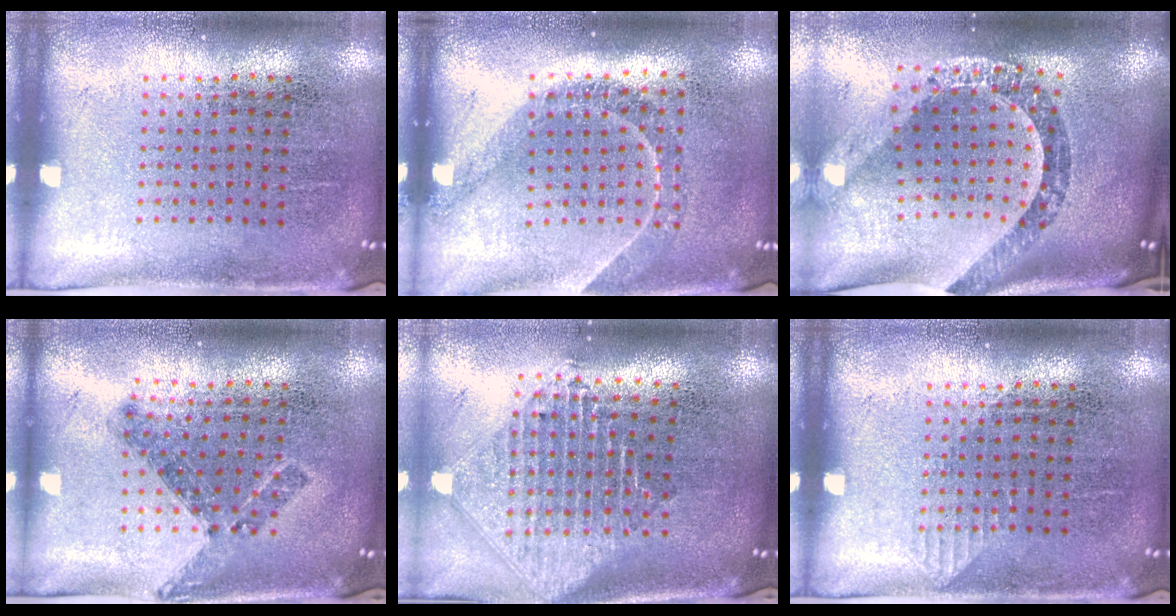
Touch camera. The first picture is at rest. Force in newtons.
{"total": 1.3, "press": 1.1, "slide": 0.7}
{"total": 2.8, "press": 2.1, "slide": 1.8}
{"total": 0.8, "press": 0.7, "slide": 0.4}
{"total": 2.3, "press": 1.8, "slide": 1.4}
{"total": 0.6, "press": 0.5, "slide": 0.2}